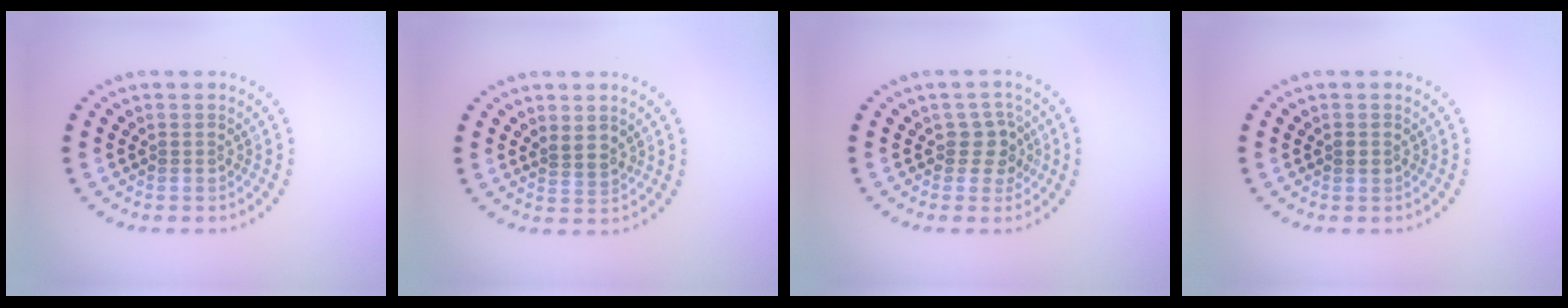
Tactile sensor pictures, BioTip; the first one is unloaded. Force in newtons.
{"total": 1.2, "press": 0.9, "slide": 0.8}
{"total": 2.4, "press": 2.1, "slide": 1.1}
{"total": 0.8, "press": 0.8, "slide": 0.1}